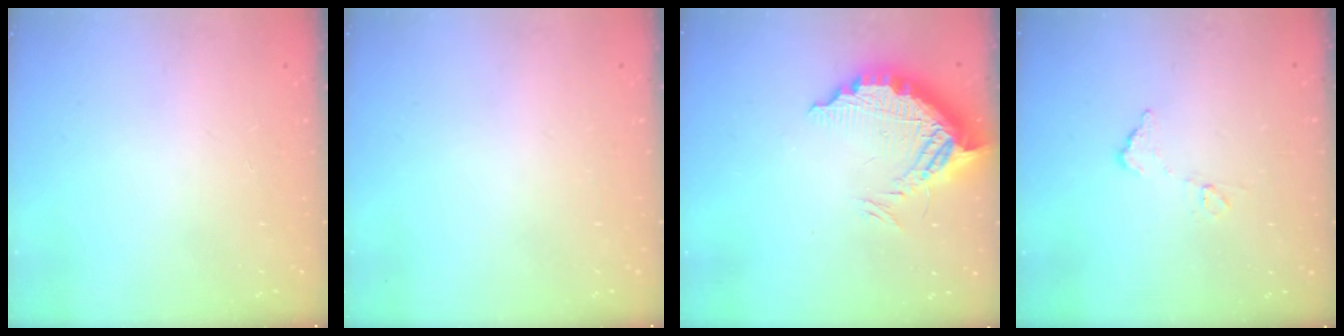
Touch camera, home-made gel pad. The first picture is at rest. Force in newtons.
{"total": 0.0}
{"total": 13.9, "press": 13.9, "slide": 1.1}
{"total": 5.9, "press": 5.9, "slide": 0.4}